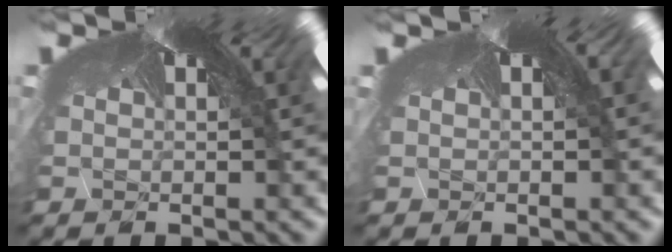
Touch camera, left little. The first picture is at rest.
{"total": 0.0}